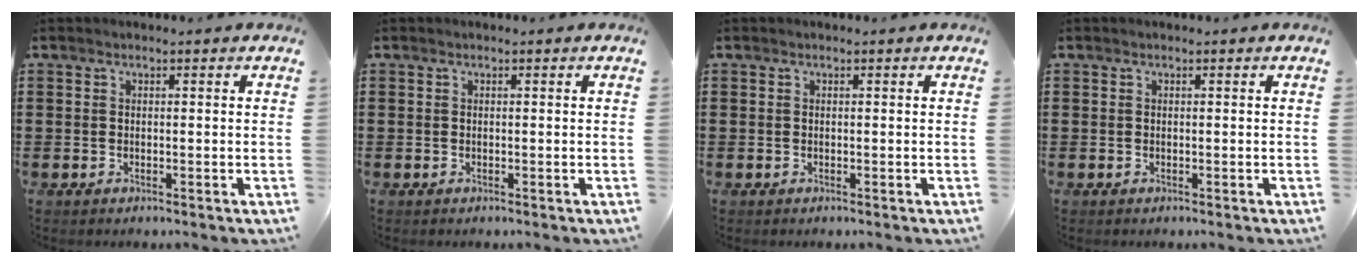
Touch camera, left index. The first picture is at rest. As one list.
[{"total": 0.0}, {"total": 0.0}, {"total": 0.0}]